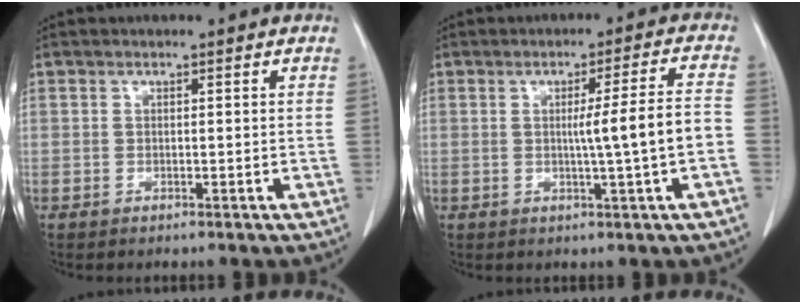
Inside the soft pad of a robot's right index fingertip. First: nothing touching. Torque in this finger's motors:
{"motor_torque": [0.94, -0.28, 0.45, 0.08]}